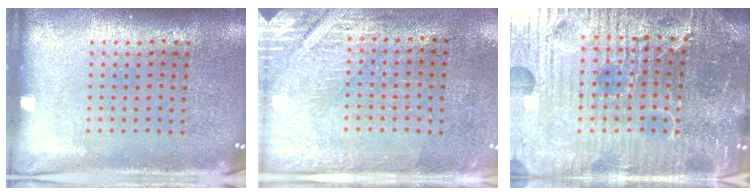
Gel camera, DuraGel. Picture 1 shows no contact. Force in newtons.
{"total": 2.8, "press": 2.4, "slide": 1.4}
{"total": 6.8, "press": 6.2, "slide": 2.8}